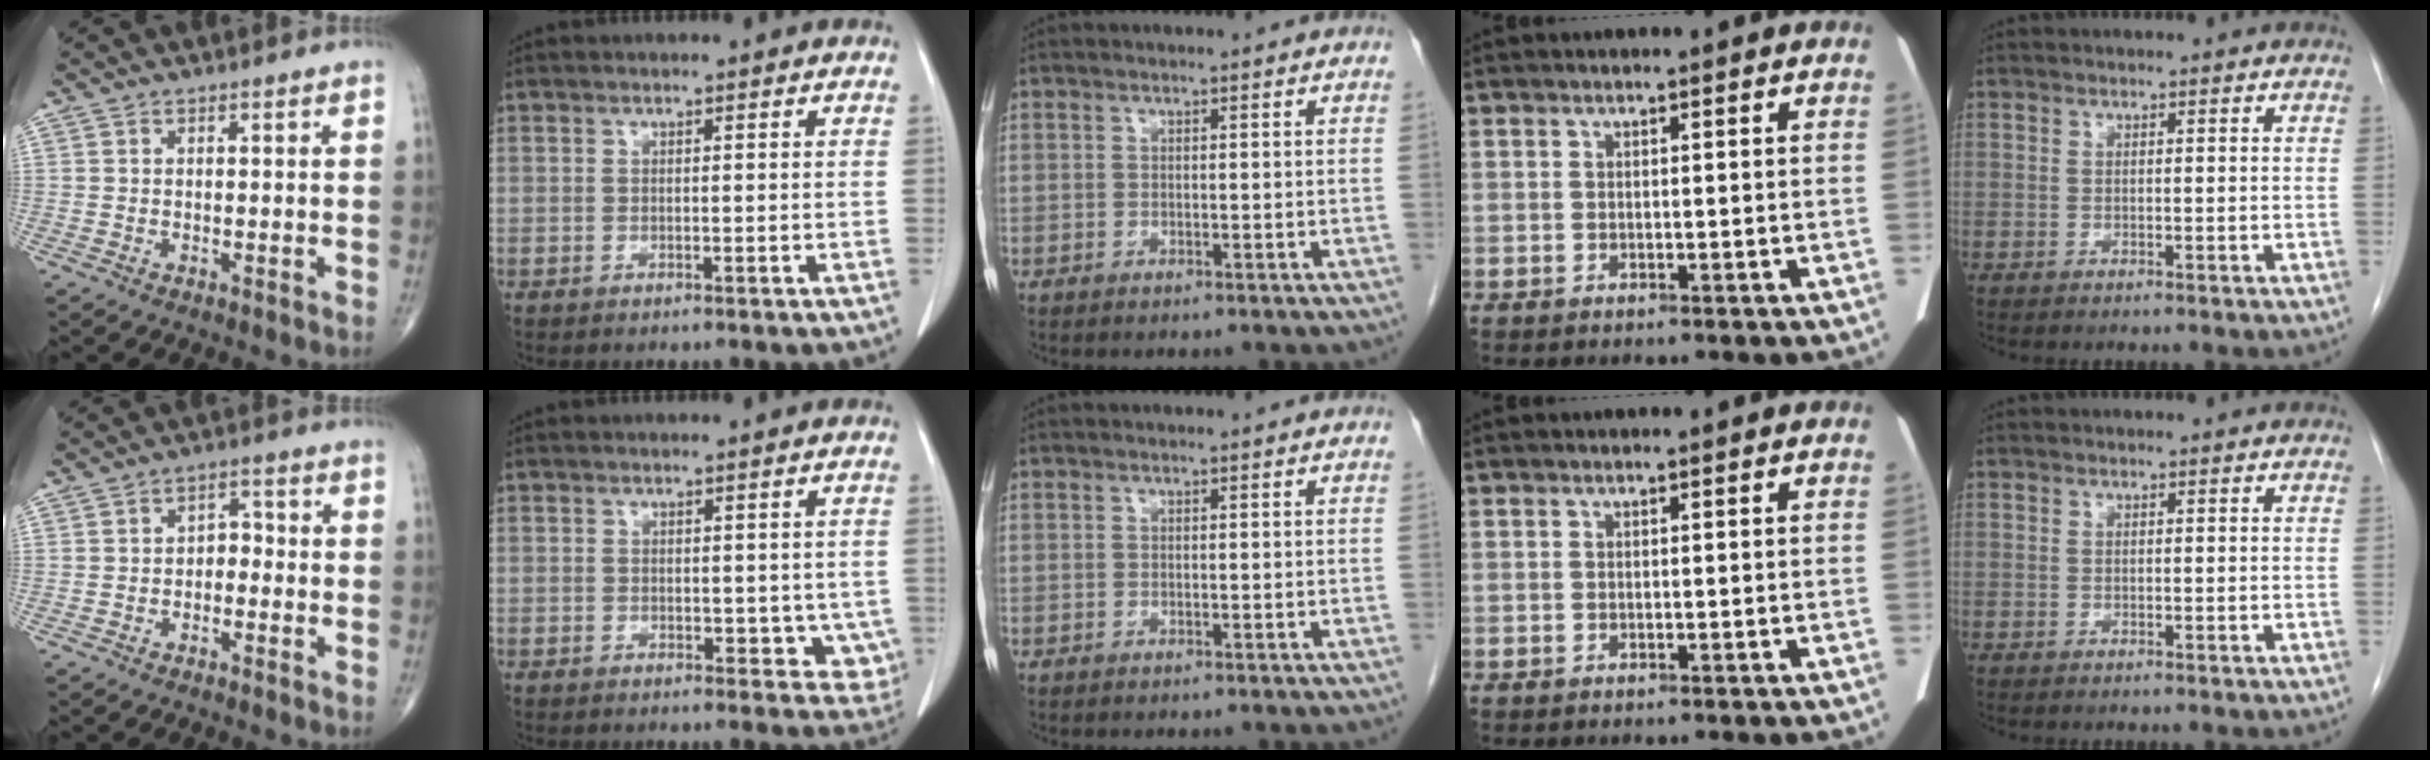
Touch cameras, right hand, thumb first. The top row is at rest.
{"thumb": {"total": 3.2, "force": [-1.1, 2.2, 2.0], "torque": [-0.013, 0.024, -0.028]}, "index": {"total": 4.7, "force": [0.1, 3.1, 3.4], "torque": [-0.011, -0.005, 0.007]}}